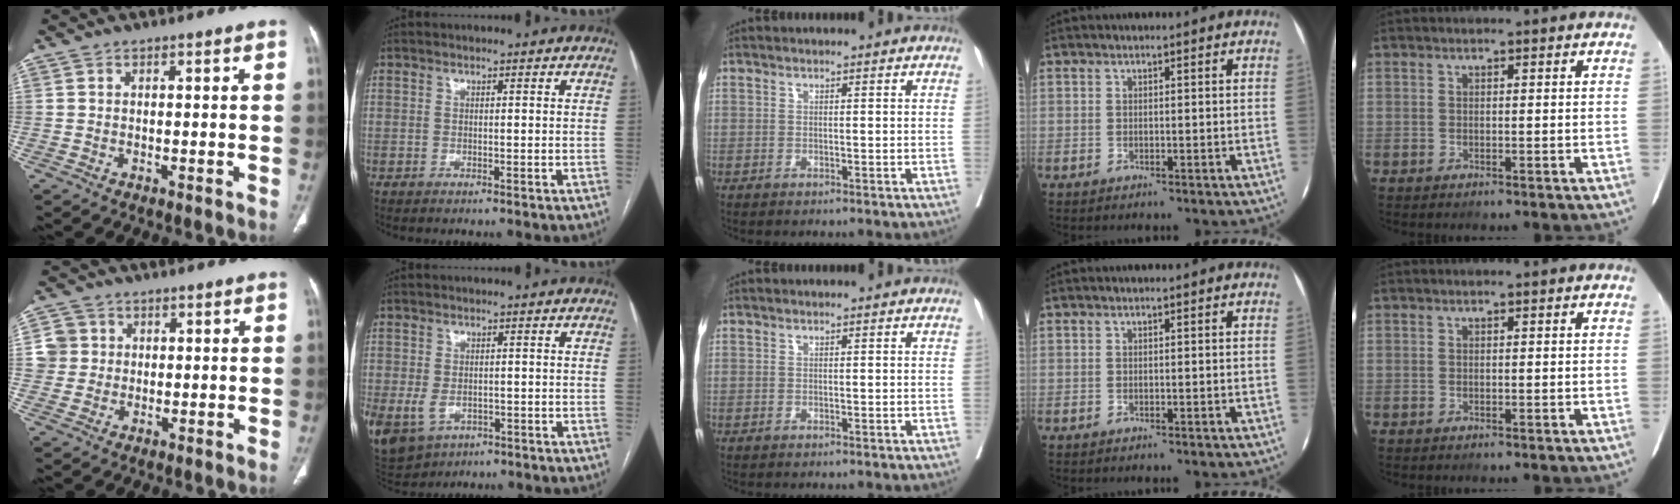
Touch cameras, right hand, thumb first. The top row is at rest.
{"thumb": {"total": 4.6, "force": [0.7, 4.5, 0.3], "torque": [0.024, 0.004, 0.012]}, "index": {"total": 13.0, "force": [-4.5, 10.2, 6.8], "torque": [-0.194, -0.004, -0.057]}}